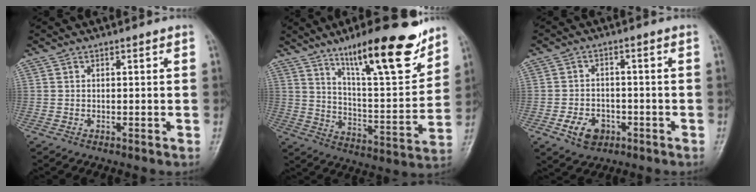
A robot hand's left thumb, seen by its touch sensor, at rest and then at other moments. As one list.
[{"total": 19.7, "force": [13.4, 4.8, 13.7], "torque": [-0.174, -0.075, 0.217]}, {"total": 6.0, "force": [-2.6, 4.4, 3.1], "torque": [-0.039, 0.015, -0.039]}]